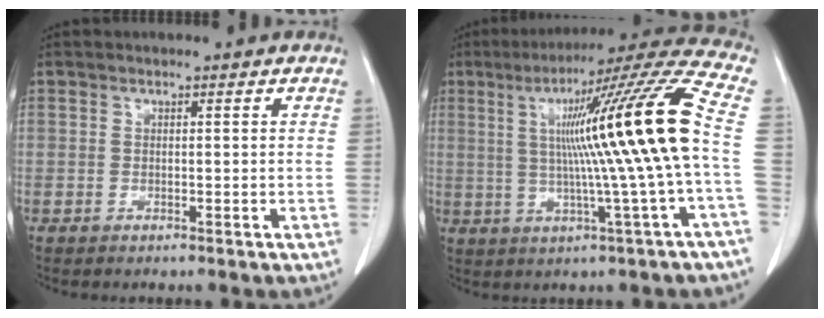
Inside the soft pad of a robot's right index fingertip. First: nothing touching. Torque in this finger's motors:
{"motor_torque": [2.14, 0.00, 1.05, 0.21]}